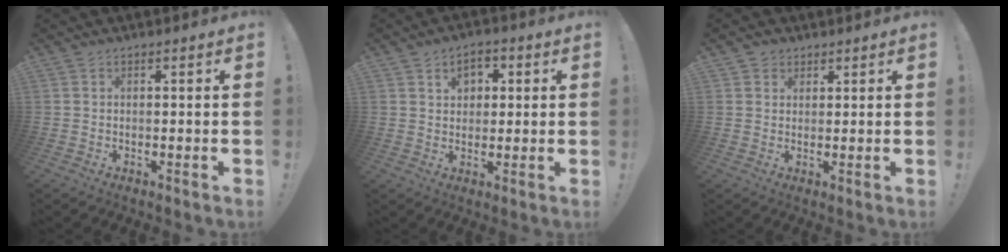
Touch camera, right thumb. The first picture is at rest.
{"total": 5.7, "force": [2.1, 4.6, 2.7], "torque": [-0.033, -0.002, 0.034]}
{"total": 2.6, "force": [1.5, 2.1, 0.3], "torque": [-0.002, -0.004, 0.026]}